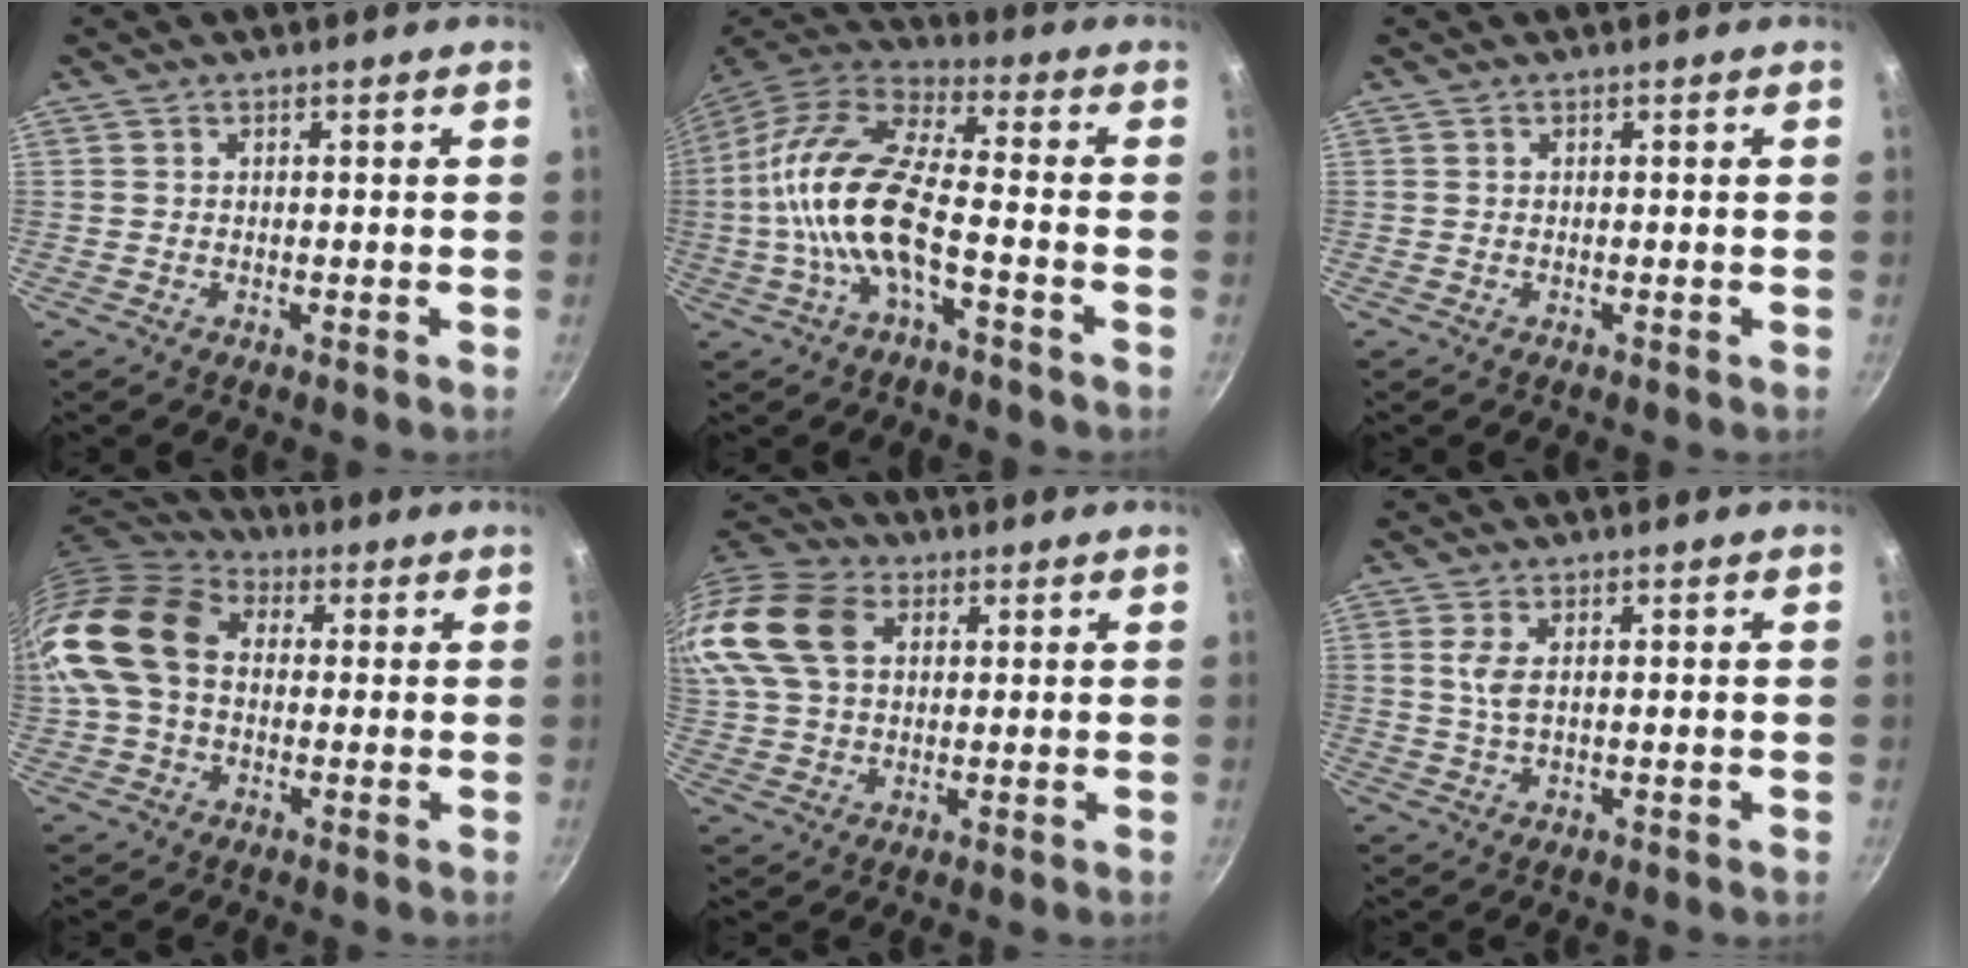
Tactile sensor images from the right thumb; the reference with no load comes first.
{"total": 15.8, "force": [-3.4, 5.7, 14.3], "torque": [-0.286, 0.038, -0.081]}
{"total": 0.0}
{"total": 17.8, "force": [1.0, 12.8, 12.3], "torque": [-0.232, 0.037, 0.005]}
{"total": 20.6, "force": [6.3, 14.5, 13.2], "torque": [-0.301, 0.029, 0.110]}
{"total": 3.1, "force": [0.7, 1.1, 2.9], "torque": [-0.064, -0.002, 0.017]}